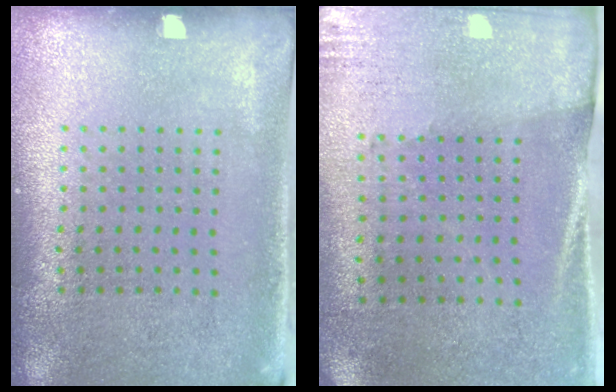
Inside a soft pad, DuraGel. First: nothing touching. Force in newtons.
{"total": 2.7, "press": 2.4, "slide": 1.4}